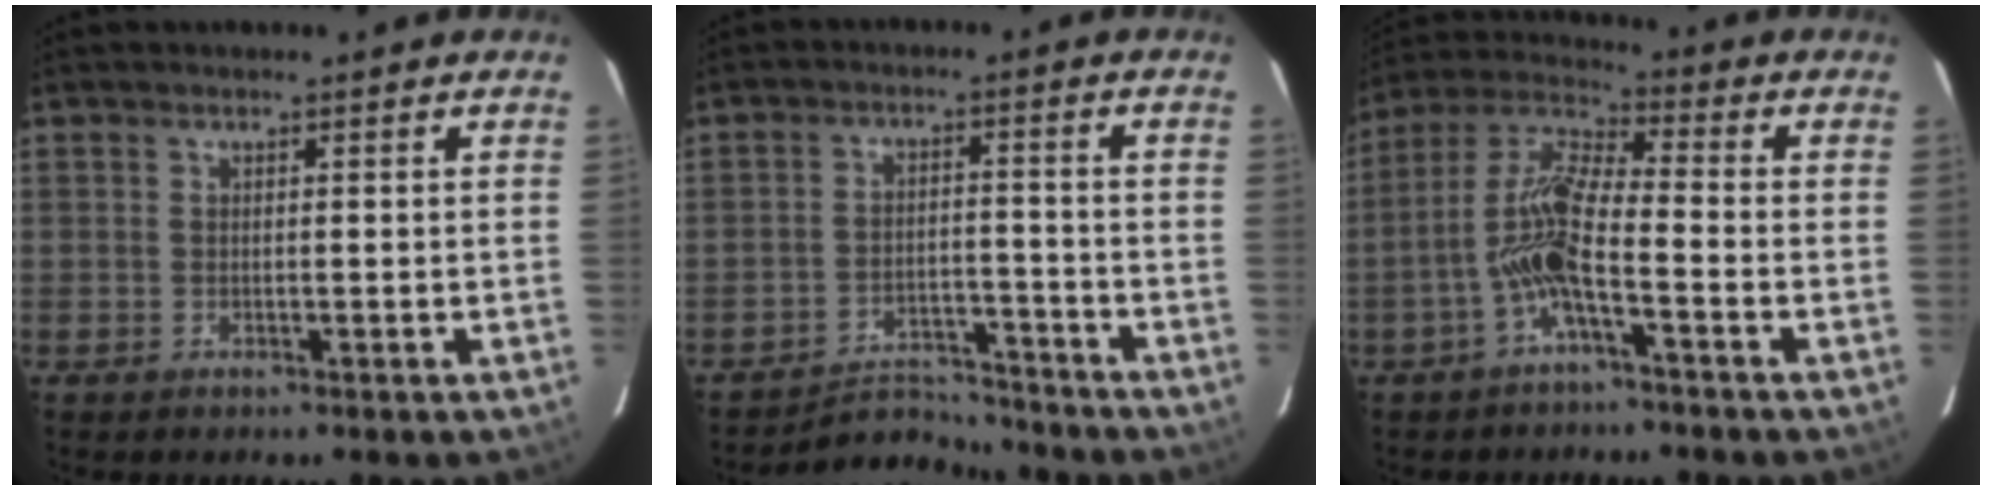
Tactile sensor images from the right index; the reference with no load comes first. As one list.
[{"total": 6.5, "force": [-6.2, 1.3, -1.1], "torque": [0.021, 0.020, -0.100]}, {"total": 9.5, "force": [-3.4, 1.1, 8.8], "torque": [-0.191, 0.018, -0.071]}]